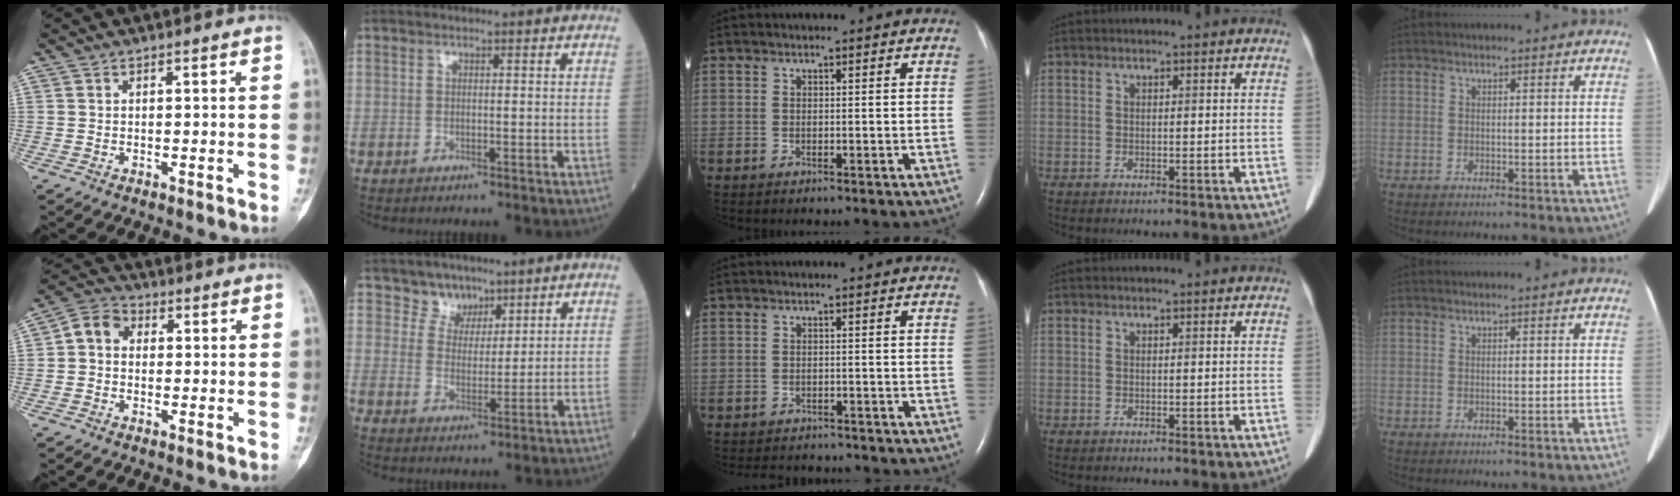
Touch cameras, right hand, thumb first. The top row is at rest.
{"thumb": {"total": 5.5, "force": [0.4, 4.5, 3.1], "torque": [-0.043, 0.019, -0.004]}, "index": {"total": 4.4, "force": [3.4, 2.9, 0.2], "torque": [0.003, -0.002, 0.059]}, "middle": {"total": 5.1, "force": [-4.8, 1.6, 0.7], "torque": [-0.010, -0.005, -0.063]}}